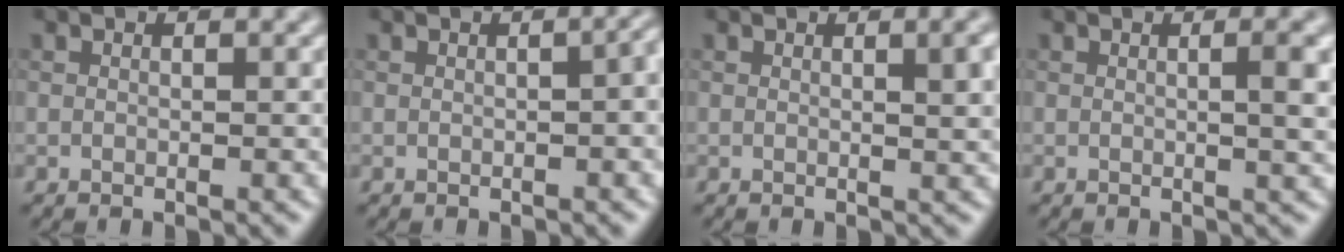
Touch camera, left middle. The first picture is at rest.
{"total": 3.1, "force": [-0.1, 1.4, 2.7], "torque": [-0.014, 0.008, 0.004]}
{"total": 4.0, "force": [1.0, 1.3, 3.6], "torque": [-0.036, 0.010, 0.011]}
{"total": 3.6, "force": [0.3, 1.0, 3.4], "torque": [-0.039, 0.008, -0.001]}